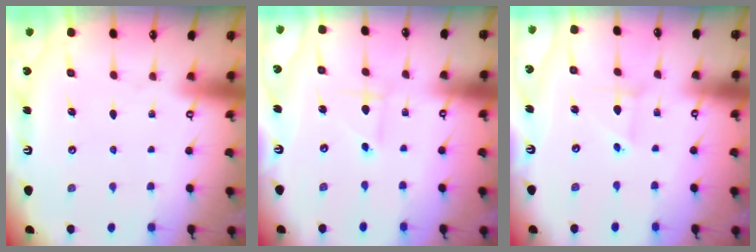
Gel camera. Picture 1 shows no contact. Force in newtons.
{"total": 1.4, "press": 1.3, "slide": 0.1}
{"total": 2.3, "press": 2.3, "slide": 0.0}